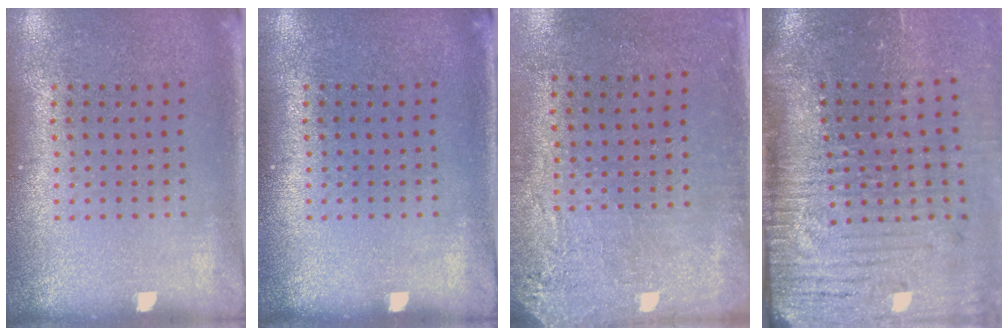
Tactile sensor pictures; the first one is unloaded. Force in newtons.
{"total": 0.0}
{"total": 2.8, "press": 2.3, "slide": 1.6}
{"total": 5.2, "press": 4.3, "slide": 2.9}